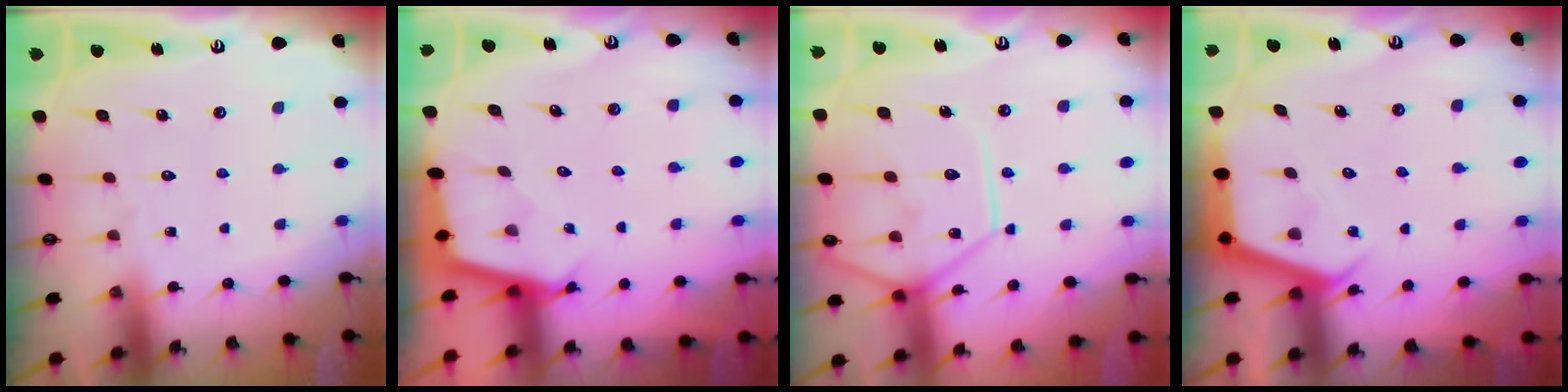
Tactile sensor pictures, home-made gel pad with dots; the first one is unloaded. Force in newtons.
{"total": 2.5, "press": 2.5, "slide": 0.2}
{"total": 14.7, "press": 14.6, "slide": 1.7}
{"total": 3.9, "press": 3.9, "slide": 0.4}